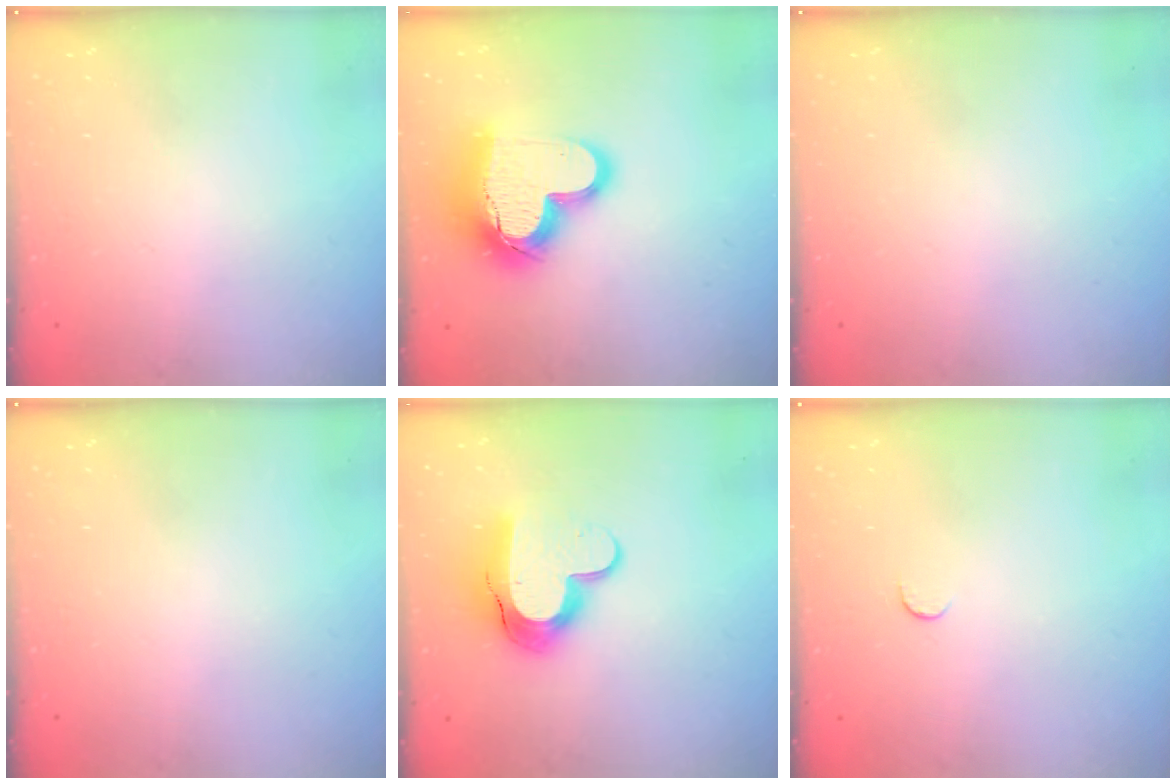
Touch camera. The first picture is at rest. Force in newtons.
{"total": 18.3, "press": 18.2, "slide": 1.4}
{"total": 0.0}
{"total": 0.0}
{"total": 13.0, "press": 13.0, "slide": 1.0}
{"total": 3.2, "press": 3.2, "slide": 0.3}